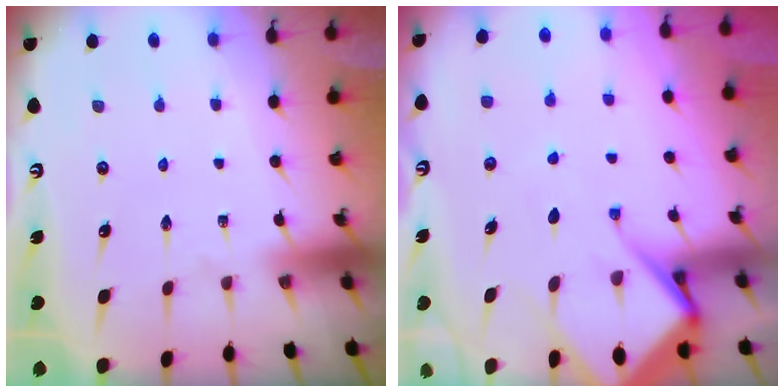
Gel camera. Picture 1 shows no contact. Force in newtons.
{"total": 12.1, "press": 12.1, "slide": 1.3}